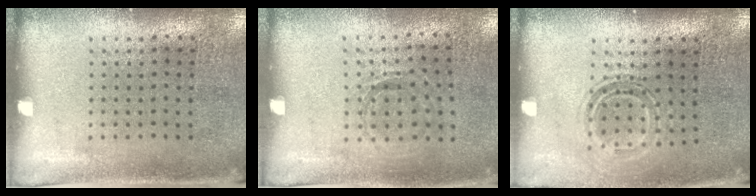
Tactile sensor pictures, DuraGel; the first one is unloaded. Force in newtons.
{"total": 0.8, "press": 0.8, "slide": 0.2}
{"total": 1.5, "press": 1.1, "slide": 1.0}